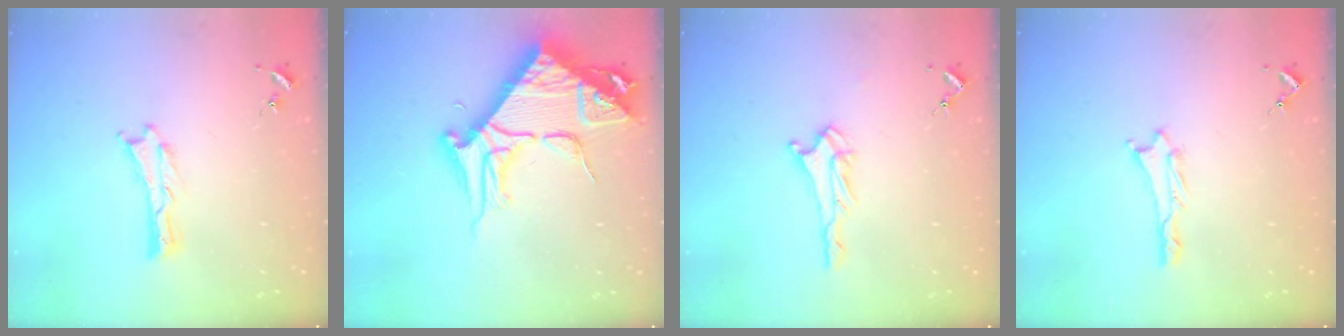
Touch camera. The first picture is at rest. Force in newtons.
{"total": 10.9, "press": 10.9, "slide": 1.1}
{"total": 2.6, "press": 2.6, "slide": 0.3}
{"total": 0.9, "press": 0.9, "slide": 0.1}